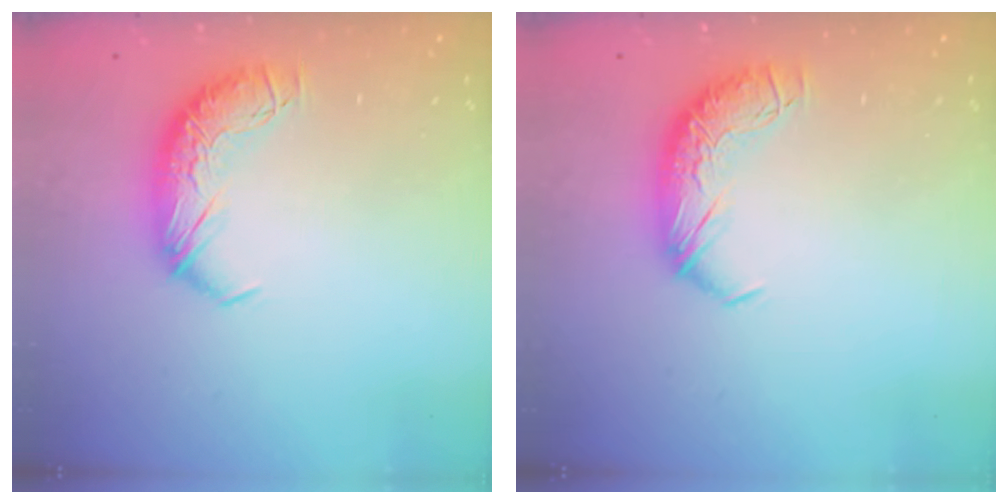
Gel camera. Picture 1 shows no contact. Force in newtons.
{"total": 0.0}